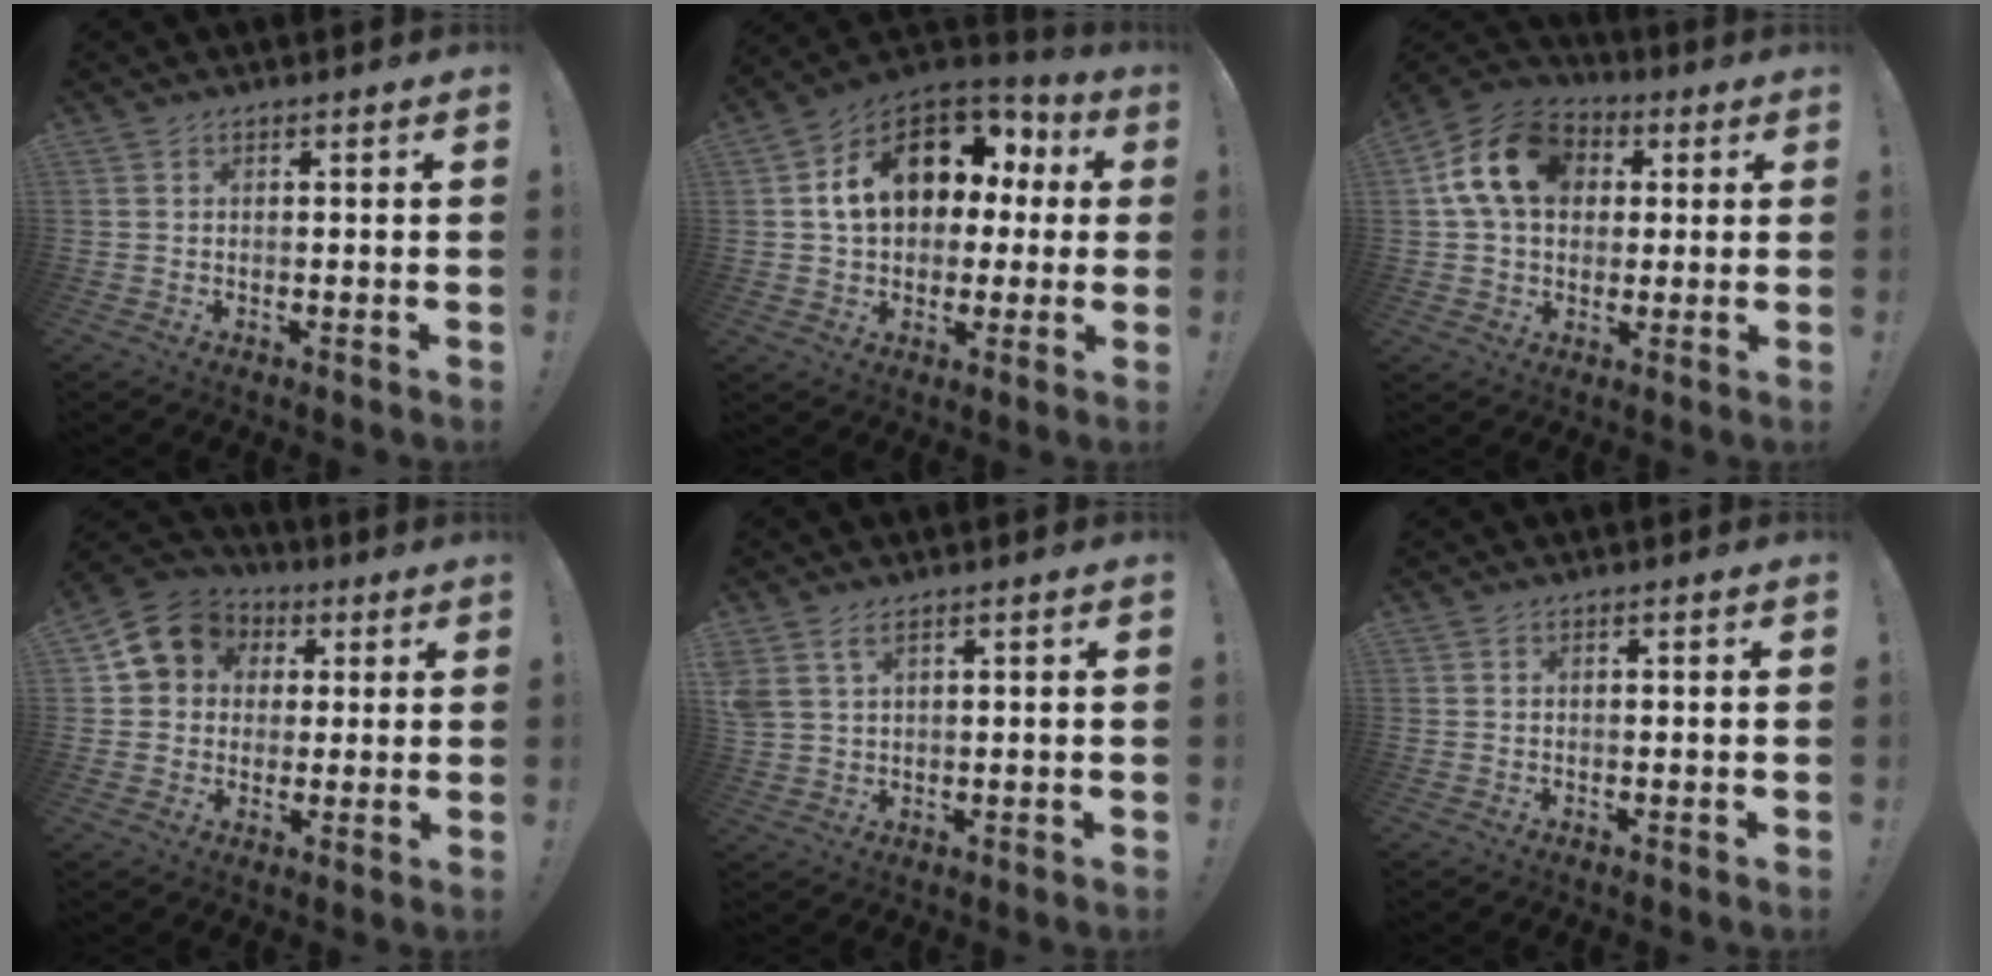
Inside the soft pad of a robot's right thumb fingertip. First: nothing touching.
{"total": 17.3, "force": [5.4, 12.2, 11.1], "torque": [-0.165, -0.012, 0.107]}
{"total": 16.3, "force": [4.2, 12.4, 9.8], "torque": [-0.159, 0.008, 0.084]}
{"total": 11.5, "force": [3.8, 9.9, 4.6], "torque": [-0.057, -0.011, 0.077]}
{"total": 4.2, "force": [2.4, 2.1, 2.7], "torque": [-0.047, -0.008, 0.048]}
{"total": 0.0}